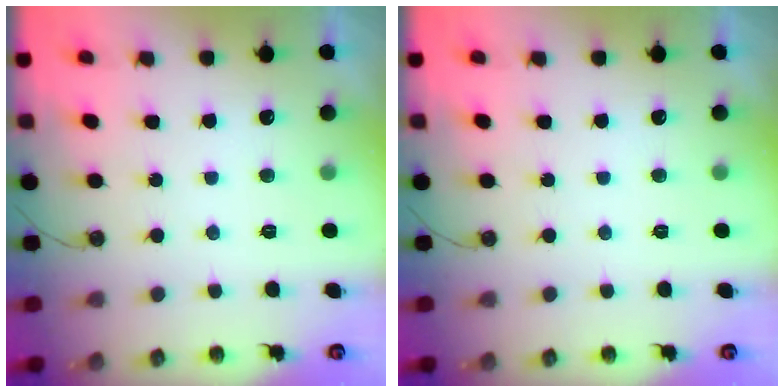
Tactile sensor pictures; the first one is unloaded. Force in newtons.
{"total": 0.0}